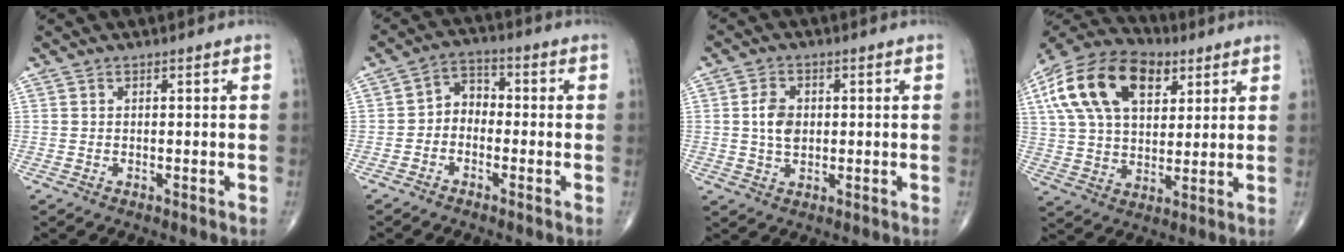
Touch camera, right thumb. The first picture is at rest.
{"total": 4.8, "force": [-1.3, 3.7, 2.8], "torque": [-0.024, 0.026, -0.040]}
{"total": 5.3, "force": [0.5, 3.7, 3.8], "torque": [-0.061, -0.001, 0.009]}
{"total": 21.1, "force": [8.4, 12.5, 14.8], "torque": [-0.260, 0.005, 0.144]}